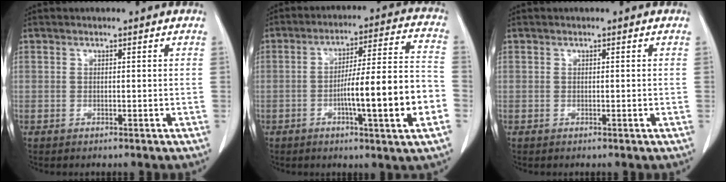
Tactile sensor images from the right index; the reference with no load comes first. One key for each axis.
{"total": 15.2, "fx": -4.3, "fy": 0.3, "fz": 14.6, "tx": -0.226, "ty": 0.010, "tz": -0.067}
{"total": 0.0}